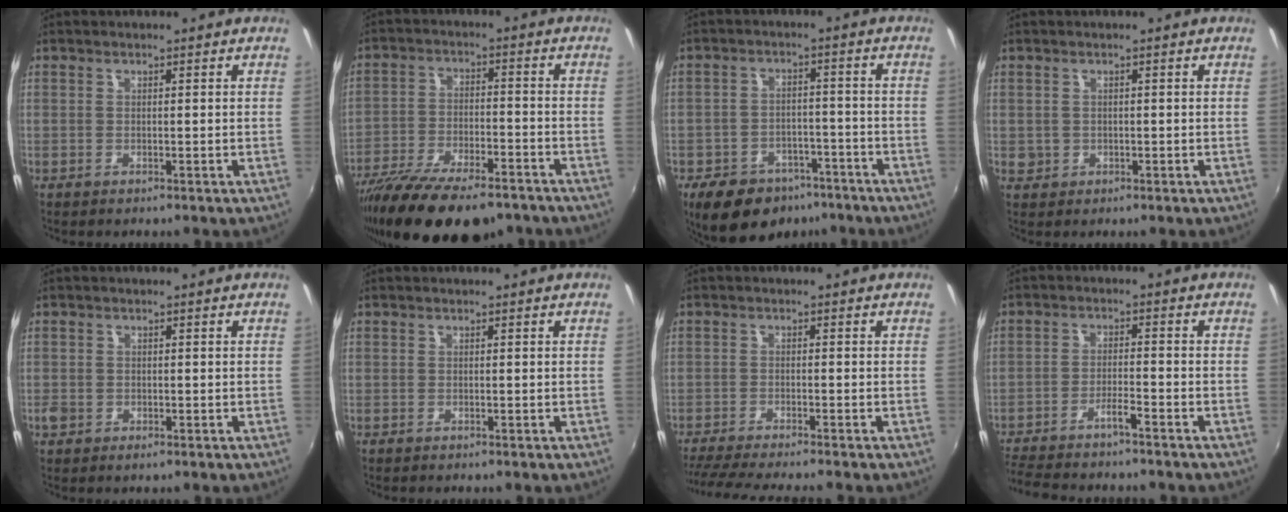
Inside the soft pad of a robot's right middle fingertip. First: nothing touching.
{"total": 20.8, "force": [-15.8, 6.7, 11.7], "torque": [-0.233, -0.049, -0.254]}
{"total": 14.1, "force": [-9.6, 8.5, 5.9], "torque": [-0.140, 0.005, -0.129]}
{"total": 2.2, "force": [-0.1, 2.2, 0.5], "torque": [-0.009, -0.001, 0.000]}
{"total": 2.2, "force": [-1.0, 1.6, 1.1], "torque": [-0.021, -0.004, -0.019]}
{"total": 0.0}
{"total": 8.9, "force": [-8.0, -0.4, 3.9], "torque": [-0.097, -0.025, -0.133]}
{"total": 7.8, "force": [-6.9, 0.4, 3.6], "torque": [-0.088, -0.001, -0.121]}